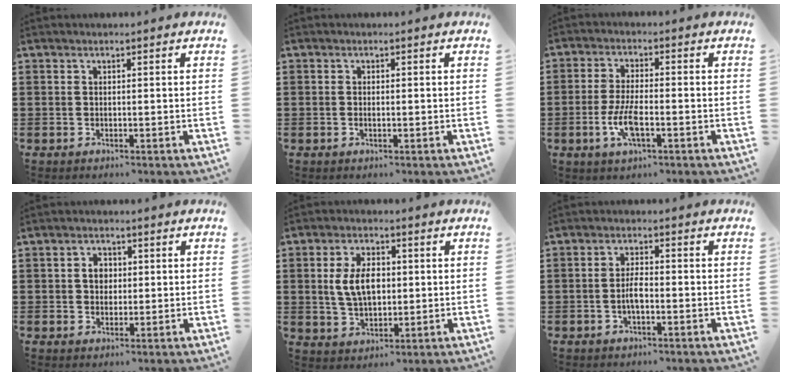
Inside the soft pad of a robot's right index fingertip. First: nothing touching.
{"total": 0.7, "force": [-0.1, 0.3, 0.6], "torque": [-0.014, -0.003, -0.002]}
{"total": 5.7, "force": [-1.9, 1.8, 5.1], "torque": [-0.111, -0.005, -0.040]}
{"total": 2.8, "force": [0.3, 2.2, 1.7], "torque": [-0.040, 0.011, 0.003]}
{"total": 6.8, "force": [0.6, 4.1, 5.5], "torque": [-0.120, 0.006, 0.003]}
{"total": 3.1, "force": [-0.9, 1.0, 2.8], "torque": [-0.059, 0.001, -0.019]}